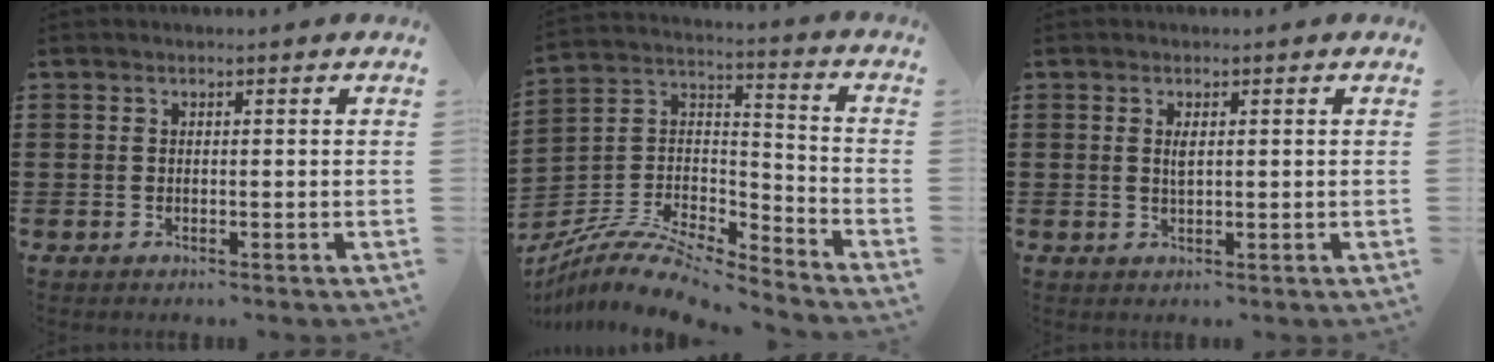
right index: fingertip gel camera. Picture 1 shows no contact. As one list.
[{"total": 9.4, "force": [-7.9, 3.0, 4.1], "torque": [-0.088, 0.015, -0.158]}, {"total": 1.6, "force": [0.4, 0.4, 1.5], "torque": [-0.031, 0.002, 0.006]}]